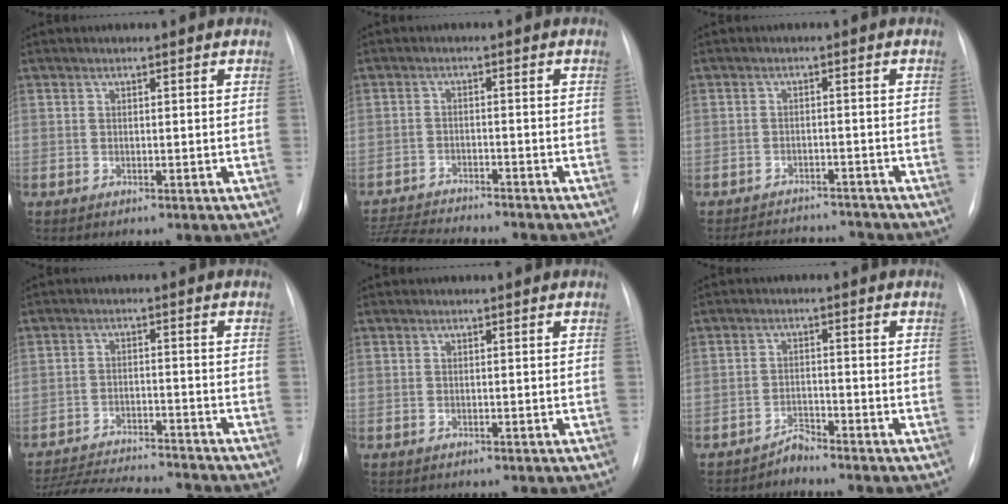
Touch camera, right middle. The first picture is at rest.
{"total": 11.6, "force": [-10.9, 0.6, 4.0], "torque": [-0.069, -0.007, -0.168]}
{"total": 7.4, "force": [-7.2, 1.6, 0.9], "torque": [-0.015, 0.006, -0.098]}
{"total": 15.8, "force": [-14.8, 1.4, 5.3], "torque": [-0.099, -0.017, -0.216]}
{"total": 0.0}
{"total": 2.1, "force": [-2.1, -0.1, -0.2], "torque": [0.006, -0.010, -0.036]}